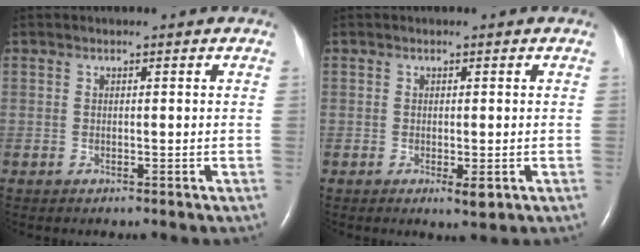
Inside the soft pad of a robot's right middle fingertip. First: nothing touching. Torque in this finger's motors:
{"motor_torque": [0.37, -0.25, -0.01, 0.00]}